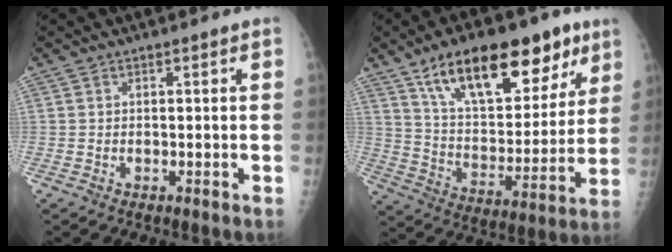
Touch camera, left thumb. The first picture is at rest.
{"total": 24.4, "force": [14.3, 11.1, 16.4], "torque": [-0.208, -0.034, 0.236]}